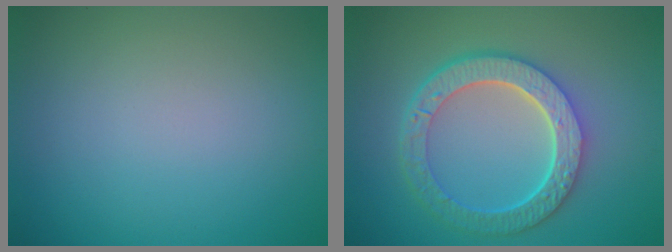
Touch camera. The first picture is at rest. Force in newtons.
{"total": 6.7, "press": 4.8, "slide": 4.6}